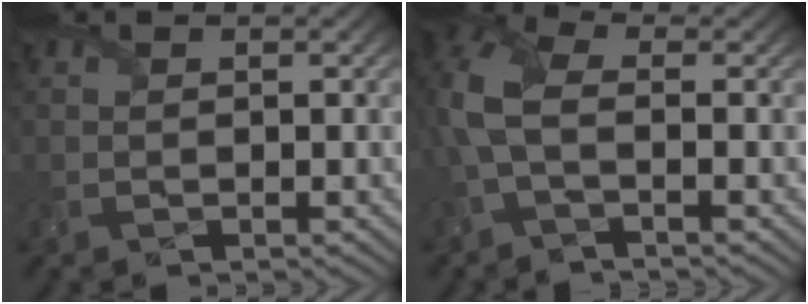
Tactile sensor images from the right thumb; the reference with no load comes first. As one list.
[{"total": 5.6, "force": [-0.9, 2.7, 4.8], "torque": [-0.125, 0.007, -0.033]}]